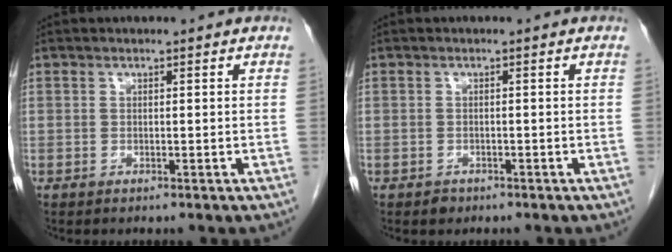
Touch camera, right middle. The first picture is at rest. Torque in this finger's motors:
{"motor_torque": [-0.02, 0.08, 0.00, 0.00]}